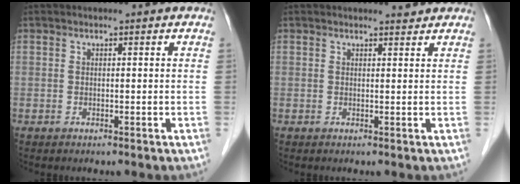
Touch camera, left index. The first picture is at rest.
{"total": 1.4, "force": [1.4, 0.1, 0.0], "torque": [-0.011, -0.006, 0.018]}